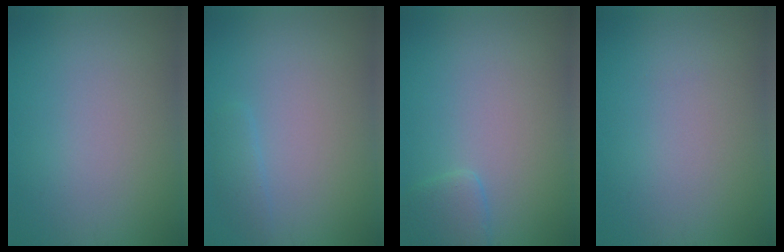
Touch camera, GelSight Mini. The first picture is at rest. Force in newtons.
{"total": 1.2, "press": 1.2, "slide": 0.2}
{"total": 1.7, "press": 1.7, "slide": 0.1}
{"total": 0.0}